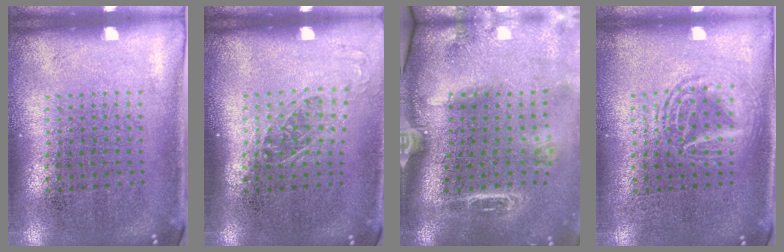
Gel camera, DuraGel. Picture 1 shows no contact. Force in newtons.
{"total": 1.2, "press": 0.9, "slide": 0.7}
{"total": 2.6, "press": 1.9, "slide": 1.7}
{"total": 2.8, "press": 2.8, "slide": 0.3}